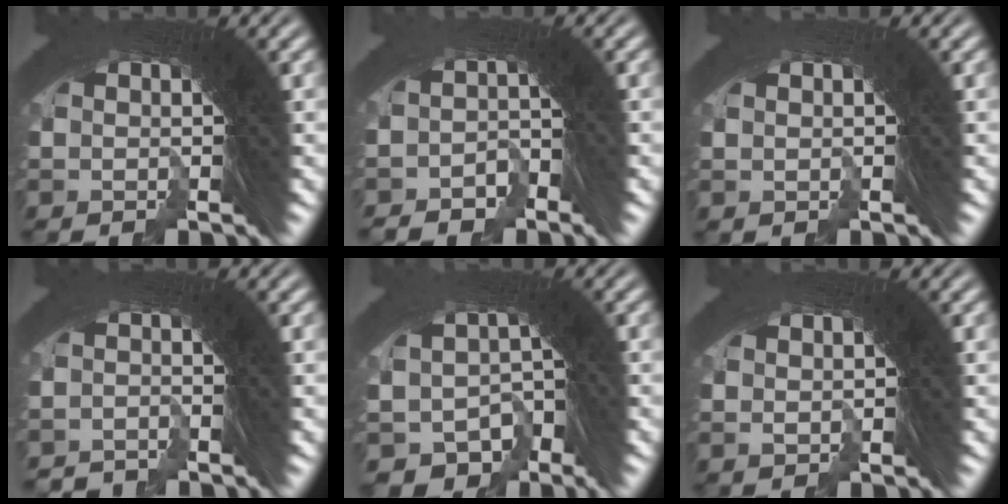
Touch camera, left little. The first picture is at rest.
{"total": 5.4, "force": [-4.5, 1.8, -2.3], "torque": [0.011, -0.026, -0.068]}
{"total": 1.5, "force": [-0.8, -0.4, -1.2], "torque": [0.010, -0.008, -0.007]}
{"total": 4.1, "force": [-3.1, -0.3, -2.6], "torque": [0.030, -0.016, -0.049]}
{"total": 9.7, "force": [-6.7, 7.1, 0.6], "torque": [-0.062, -0.060, -0.096]}
{"total": 0.7, "force": [-0.2, 0.6, -0.4], "torque": [-0.002, -0.004, 0.003]}